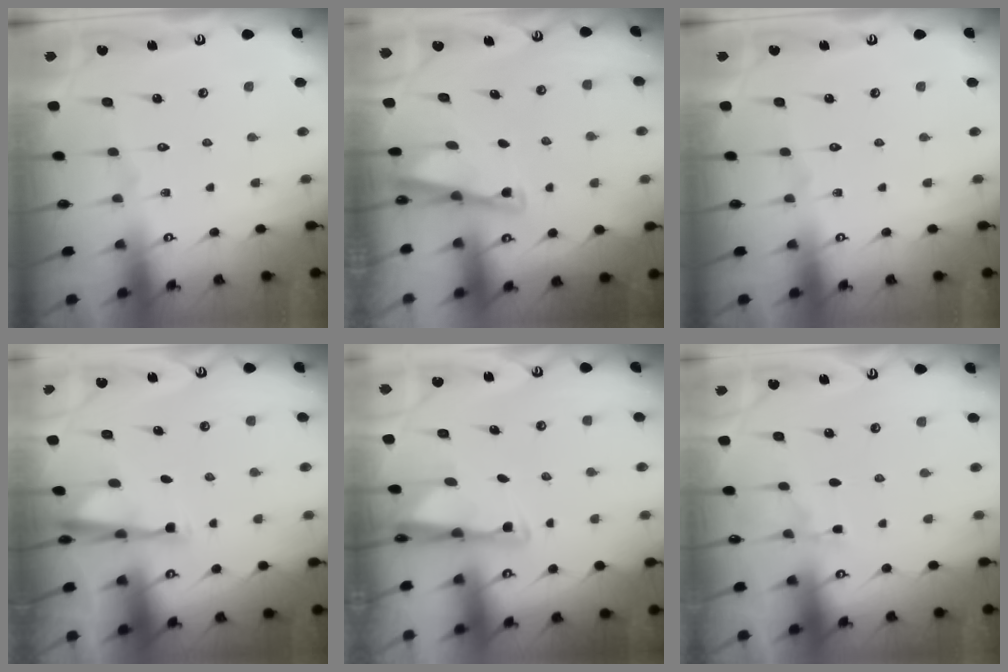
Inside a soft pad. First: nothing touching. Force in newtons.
{"total": 2.5, "press": 2.5, "slide": 0.2}
{"total": 0.0}
{"total": 4.1, "press": 4.0, "slide": 0.9}
{"total": 2.7, "press": 2.7, "slide": 0.4}
{"total": 2.8, "press": 2.8, "slide": 0.4}